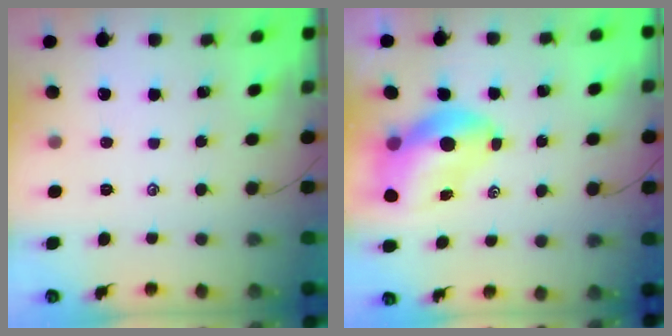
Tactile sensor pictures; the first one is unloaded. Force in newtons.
{"total": 9.0, "press": 8.7, "slide": 2.4}